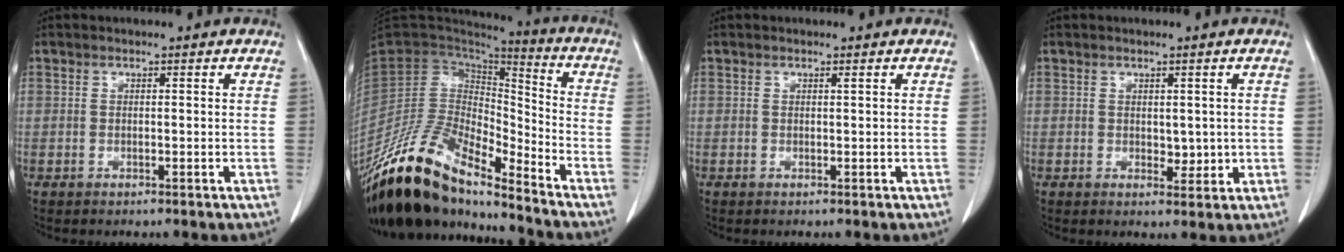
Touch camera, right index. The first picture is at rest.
{"total": 19.0, "force": [-15.8, 5.0, 9.3], "torque": [-0.171, 0.016, -0.294]}
{"total": 0.0}
{"total": 2.1, "force": [0.1, 1.4, 1.6], "torque": [-0.017, -0.003, 0.005]}